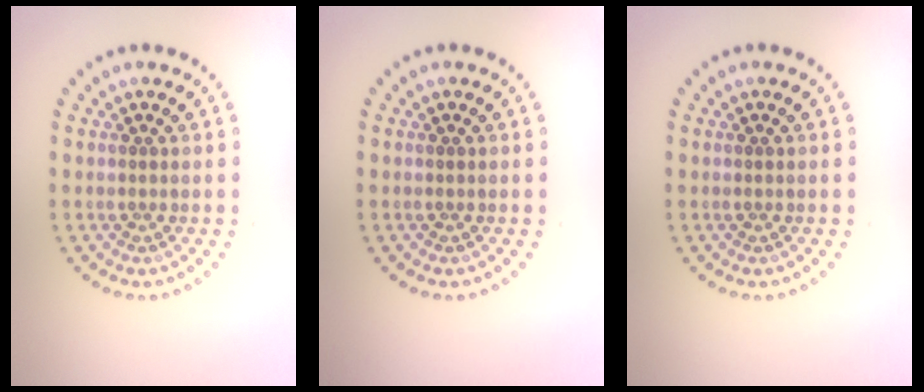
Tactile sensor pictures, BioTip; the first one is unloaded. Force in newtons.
{"total": 0.0}
{"total": 0.0}